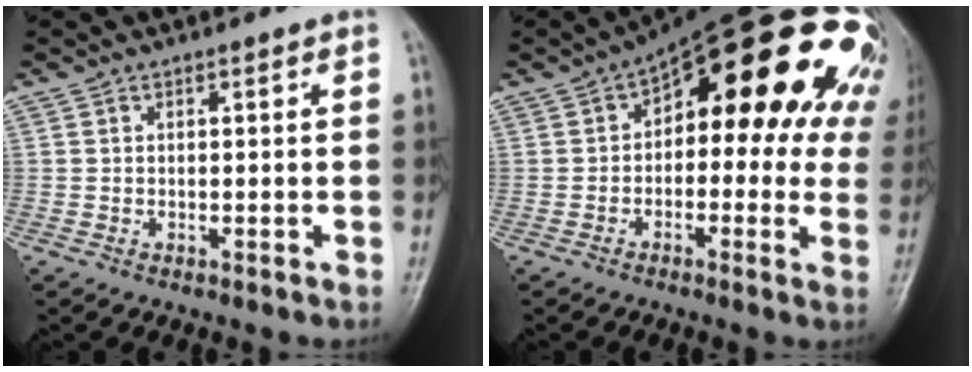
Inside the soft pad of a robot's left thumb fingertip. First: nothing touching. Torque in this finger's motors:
{"motor_torque": [1.36, 1.93, 1.23, -0.32, 0.31]}